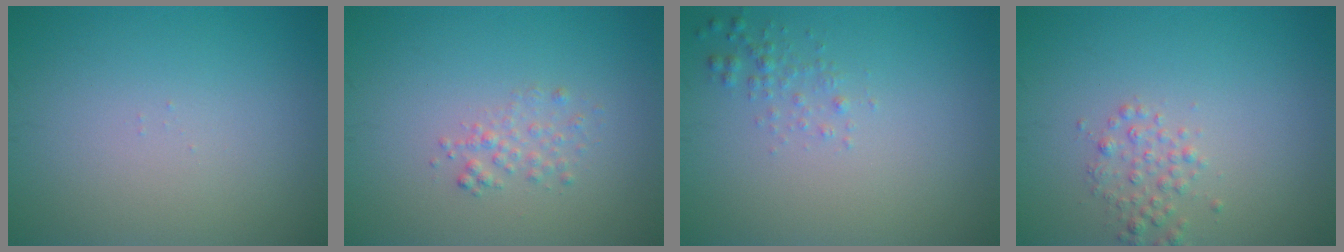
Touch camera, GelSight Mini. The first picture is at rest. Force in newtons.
{"total": 1.4, "press": 1.4, "slide": 0.1}
{"total": 1.1, "press": 1.1, "slide": 0.1}
{"total": 1.7, "press": 1.7, "slide": 0.0}